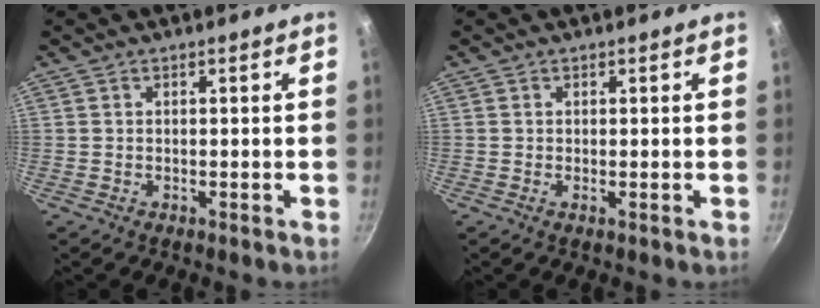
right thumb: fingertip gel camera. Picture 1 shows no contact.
{"total": 0.0}